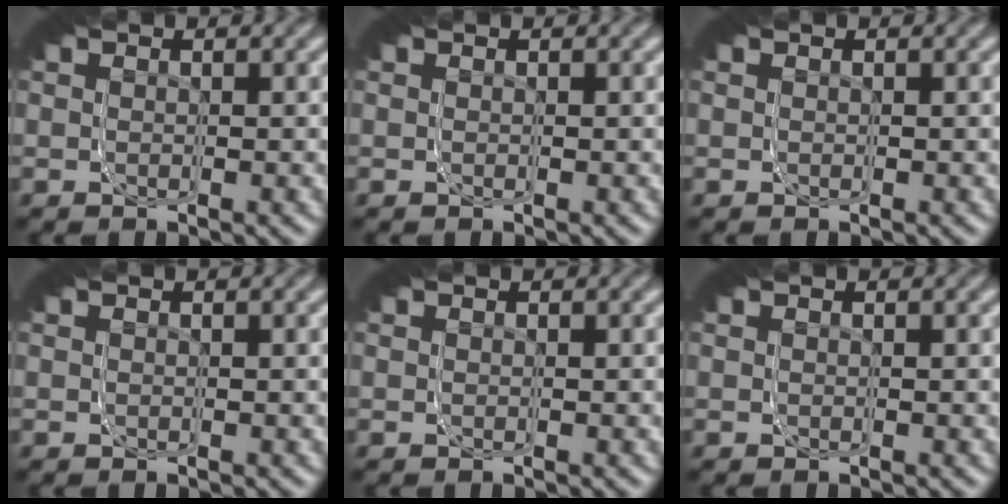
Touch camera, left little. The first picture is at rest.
{"total": 0.0}
{"total": 0.0}
{"total": 0.0}
{"total": 0.0}
{"total": 0.0}